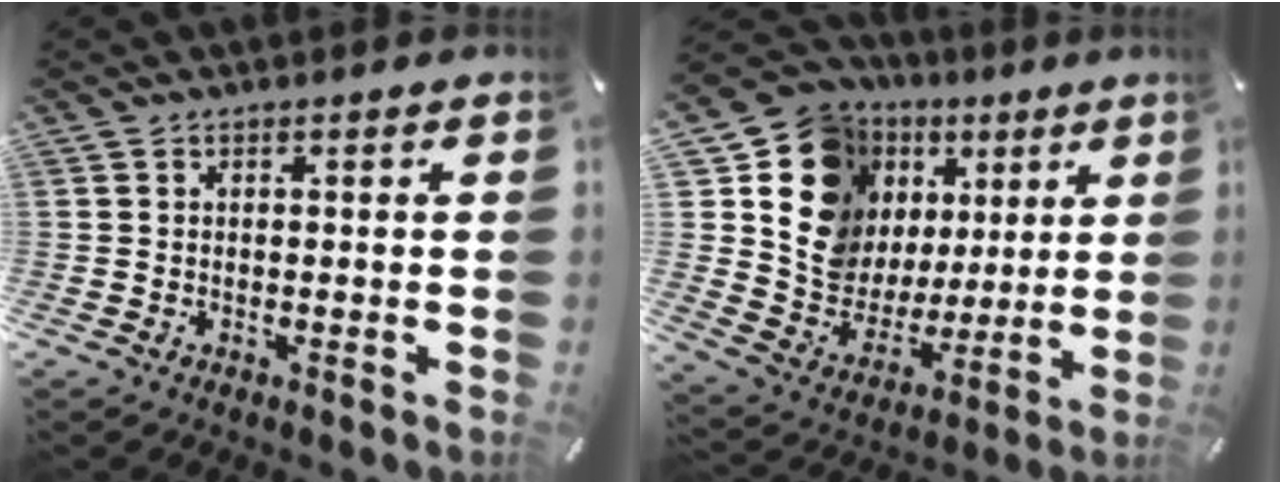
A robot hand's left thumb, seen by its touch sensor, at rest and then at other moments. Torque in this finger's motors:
{"motor_torque": [0.43, 0.76, 1.80, -0.96, 0.44]}